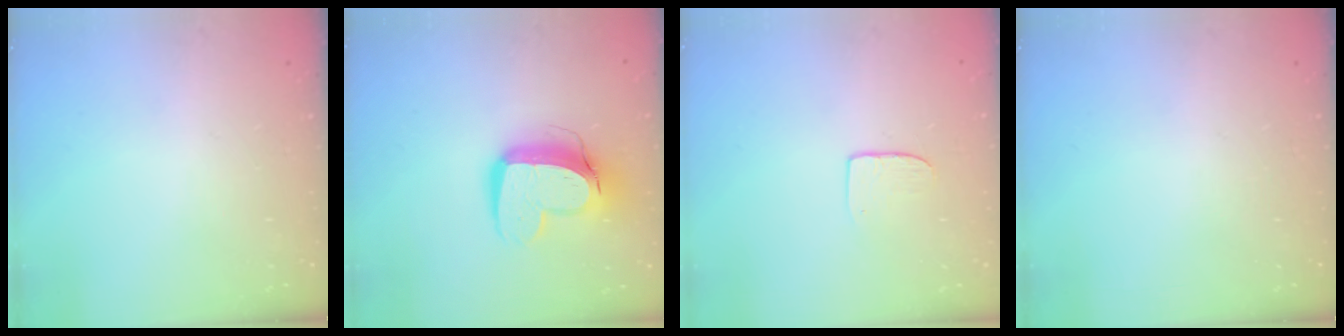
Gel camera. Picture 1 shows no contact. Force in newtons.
{"total": 13.5, "press": 13.4, "slide": 1.4}
{"total": 6.3, "press": 6.3, "slide": 0.6}
{"total": 0.0}